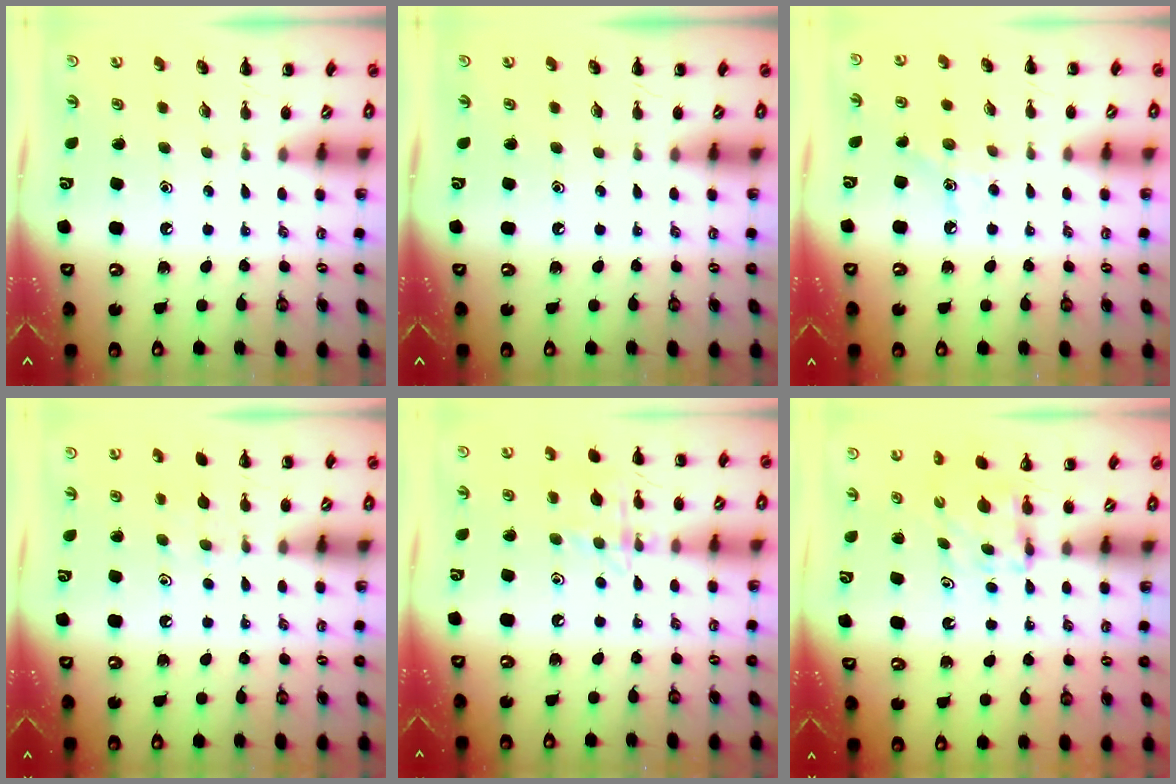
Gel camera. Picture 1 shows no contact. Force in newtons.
{"total": 0.0}
{"total": 5.0, "press": 4.8, "slide": 1.5}
{"total": 6.7, "press": 6.3, "slide": 2.2}
{"total": 11.7, "press": 11.7, "slide": 1.0}
{"total": 4.3, "press": 4.2, "slide": 0.8}